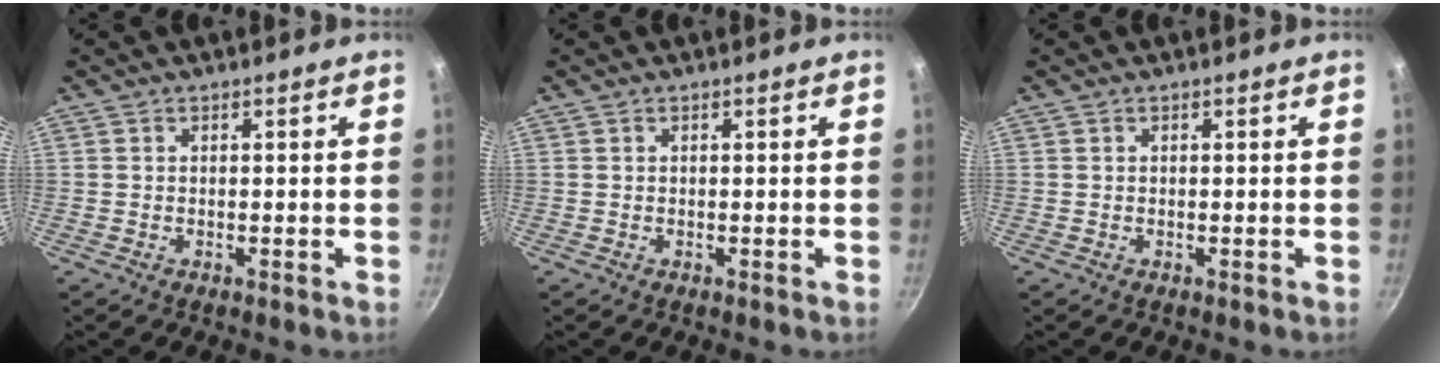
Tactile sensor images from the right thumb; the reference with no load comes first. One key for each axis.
{"total": 0.0}
{"total": 0.0}